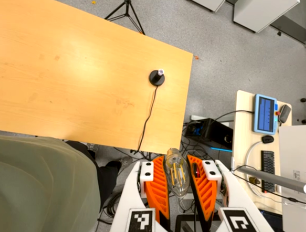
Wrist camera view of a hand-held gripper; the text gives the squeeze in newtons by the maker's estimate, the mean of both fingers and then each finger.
{"total": 19.6, "left": 21.8, "right": 17.5}